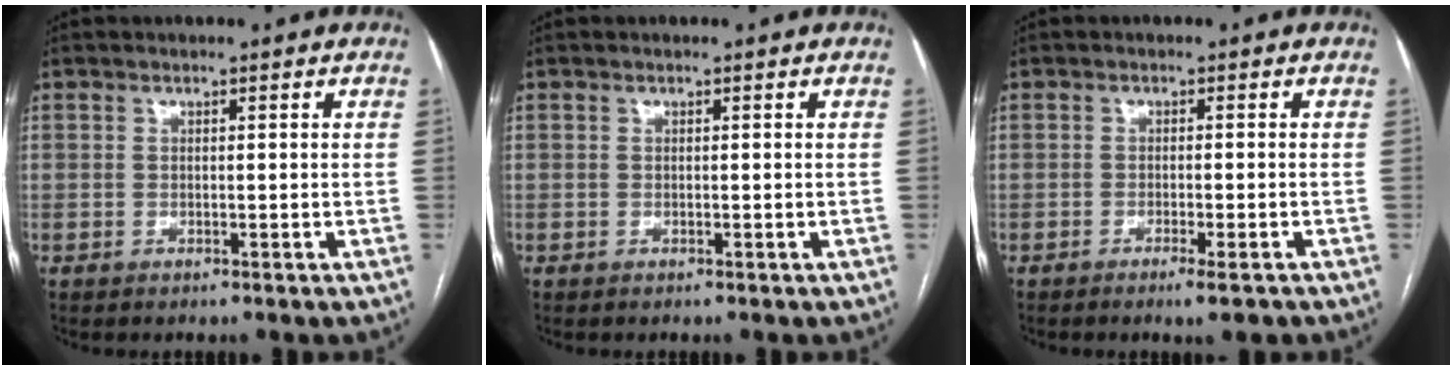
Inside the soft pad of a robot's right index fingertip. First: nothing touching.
{"total": 0.0}
{"total": 3.0, "force": [-2.0, 0.0, 2.2], "torque": [-0.030, -0.006, -0.029]}